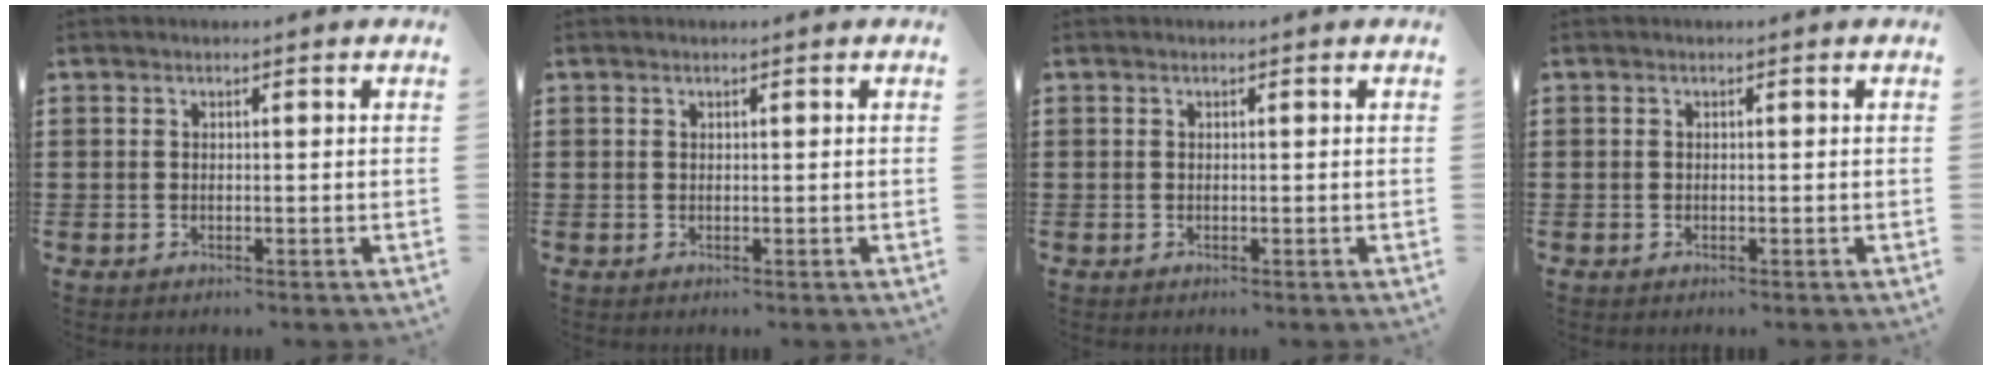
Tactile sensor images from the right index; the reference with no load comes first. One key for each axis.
{"total": 0.0}
{"total": 0.0}
{"total": 0.0}